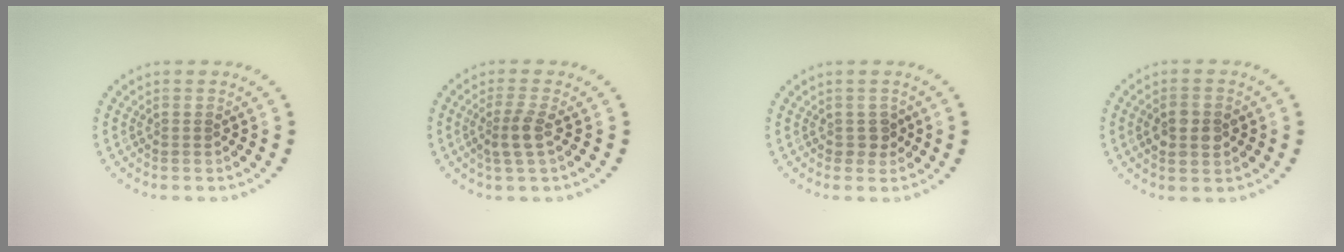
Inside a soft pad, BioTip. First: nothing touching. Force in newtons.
{"total": 2.2, "press": 1.8, "slide": 1.3}
{"total": 1.1, "press": 1.0, "slide": 0.6}
{"total": 2.9, "press": 2.9, "slide": 0.1}